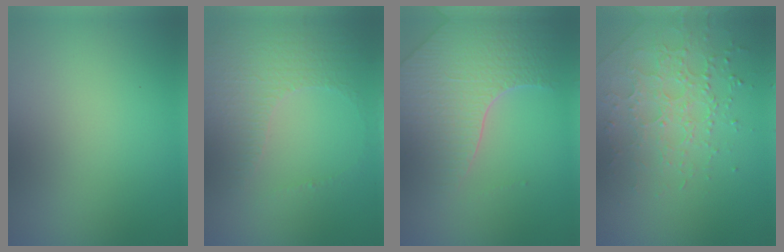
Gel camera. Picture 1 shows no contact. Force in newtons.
{"total": 4.6, "press": 3.1, "slide": 3.3}
{"total": 5.8, "press": 4.9, "slide": 3.0}
{"total": 3.0, "press": 2.8, "slide": 1.1}